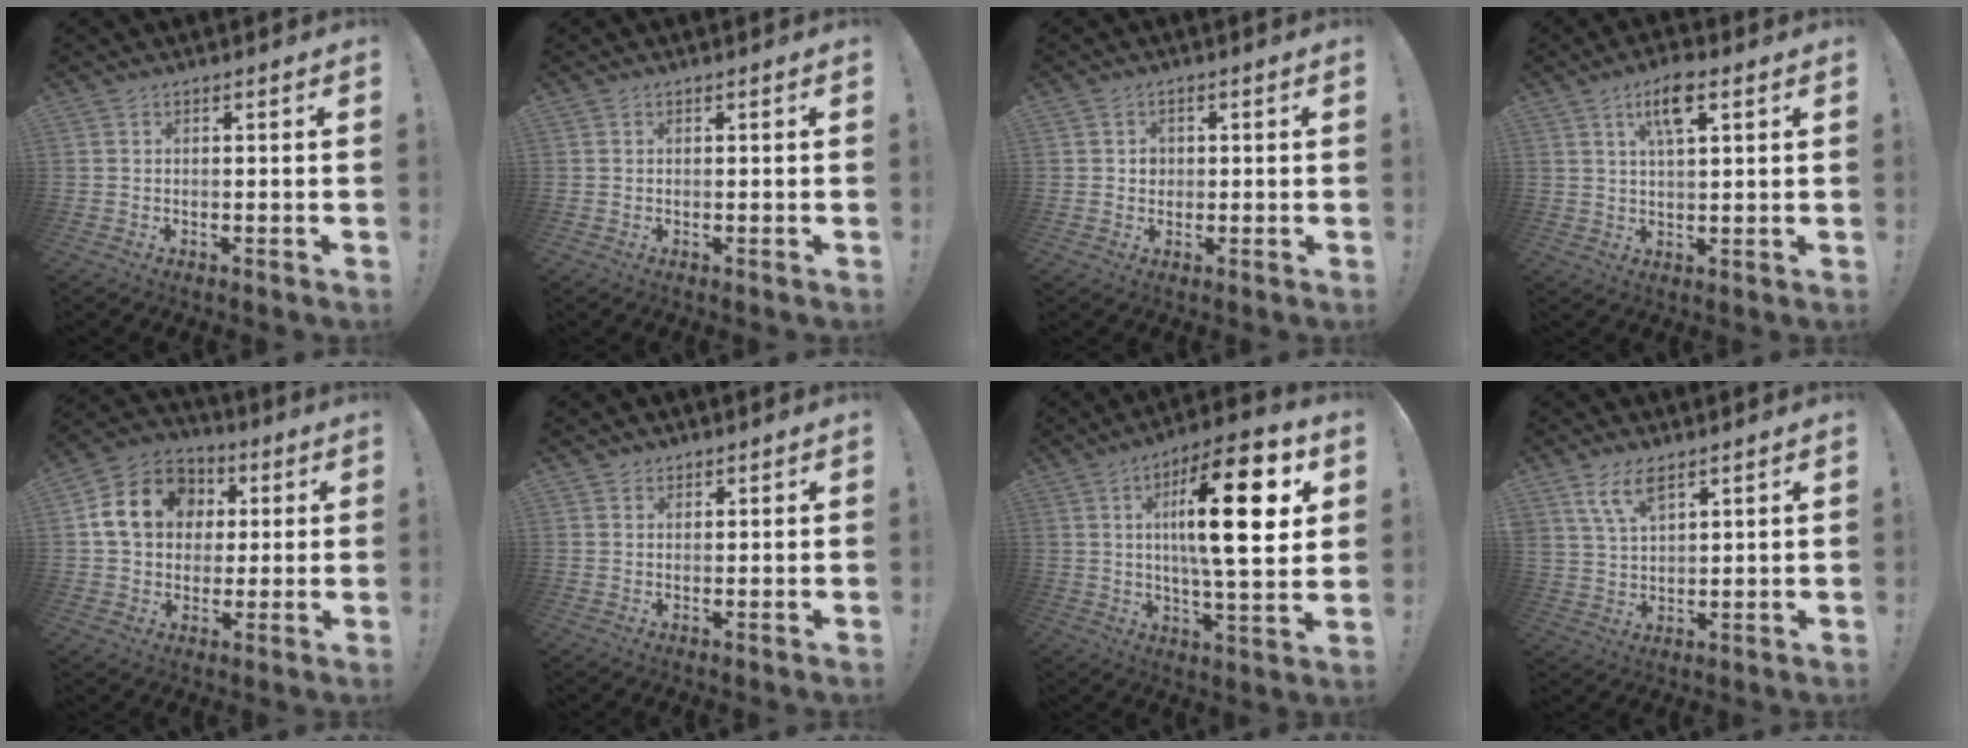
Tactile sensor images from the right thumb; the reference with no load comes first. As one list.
[{"total": 0.0}, {"total": 2.7, "force": [0.4, 2.5, 0.9], "torque": [-0.004, -0.004, 0.004]}, {"total": 8.6, "force": [4.2, 3.0, 6.9], "torque": [-0.115, -0.004, 0.068]}, {"total": 15.3, "force": [3.7, 12.5, 8.0], "torque": [-0.118, 0.006, 0.080]}, {"total": 1.8, "force": [1.4, 1.1, 0.1], "torque": [0.009, -0.010, 0.024]}, {"total": 21.8, "force": [5.6, 5.8, 20.2], "torque": [-0.321, -0.011, 0.072]}, {"total": 7.6, "force": [5.0, 3.4, 4.7], "torque": [-0.094, -0.015, 0.095]}]